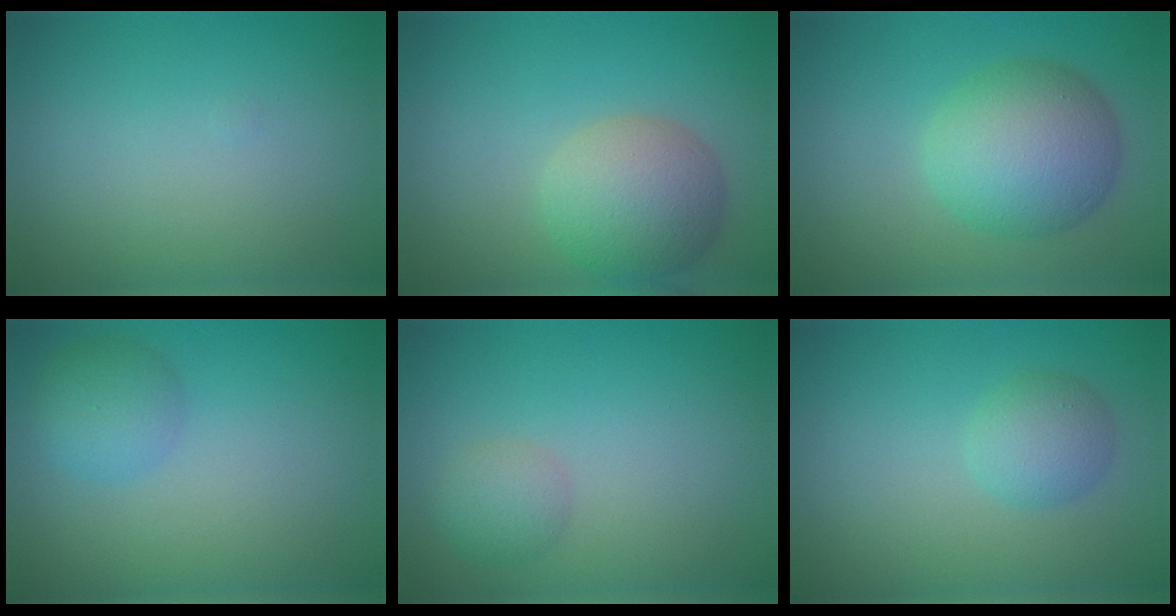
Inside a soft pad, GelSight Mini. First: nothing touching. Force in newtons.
{"total": 5.5, "press": 5.5, "slide": 0.5}
{"total": 6.9, "press": 6.9, "slide": 0.3}
{"total": 2.5, "press": 2.5, "slide": 0.1}
{"total": 1.9, "press": 1.8, "slide": 0.1}
{"total": 2.5, "press": 2.5, "slide": 0.1}